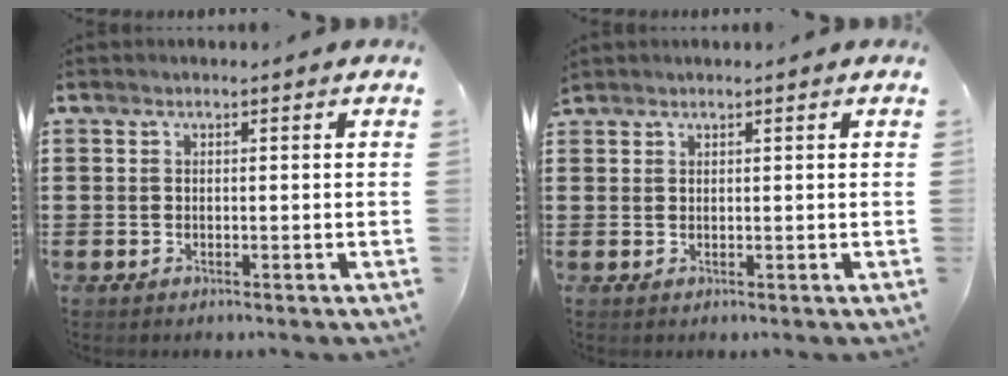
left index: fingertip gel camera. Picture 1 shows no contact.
{"total": 1.0, "force": [1.0, 0.1, 0.0], "torque": [-0.002, 0.000, 0.020]}